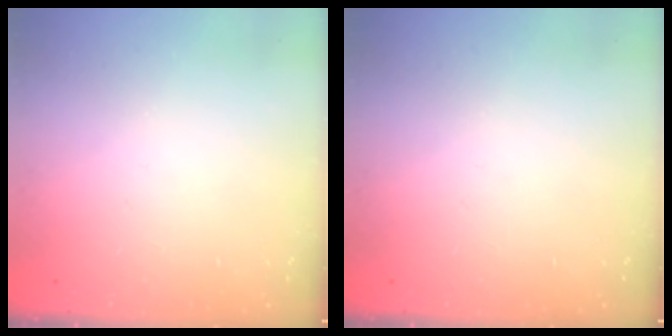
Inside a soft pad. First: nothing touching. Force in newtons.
{"total": 0.0}